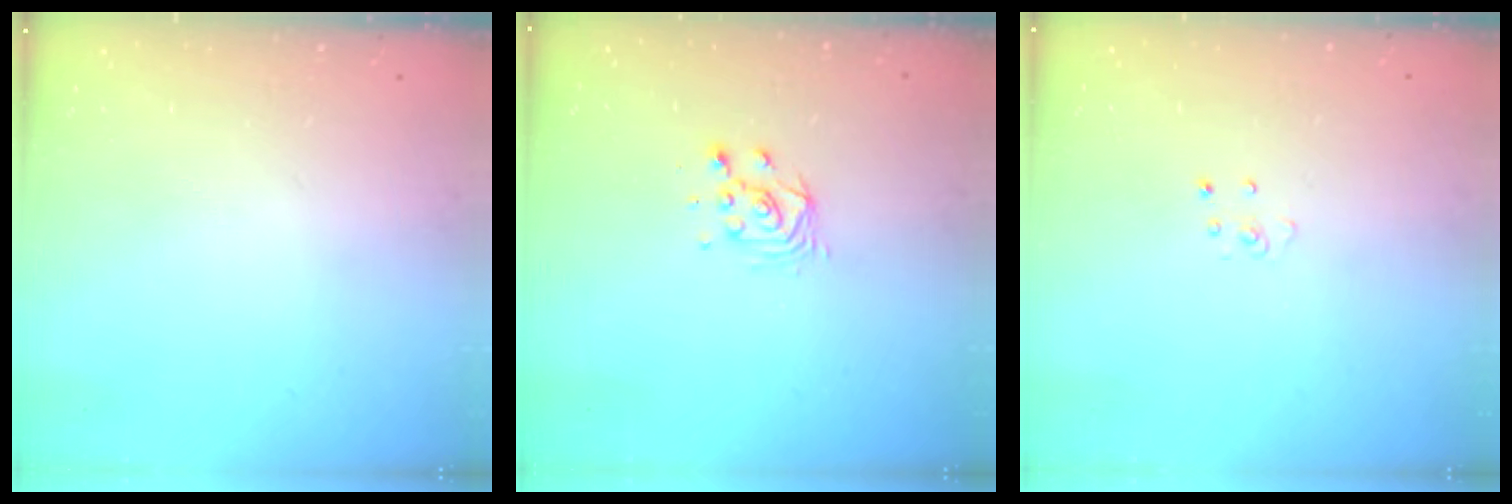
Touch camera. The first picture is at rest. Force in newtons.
{"total": 4.7, "press": 4.7, "slide": 0.4}
{"total": 2.5, "press": 2.5, "slide": 0.3}